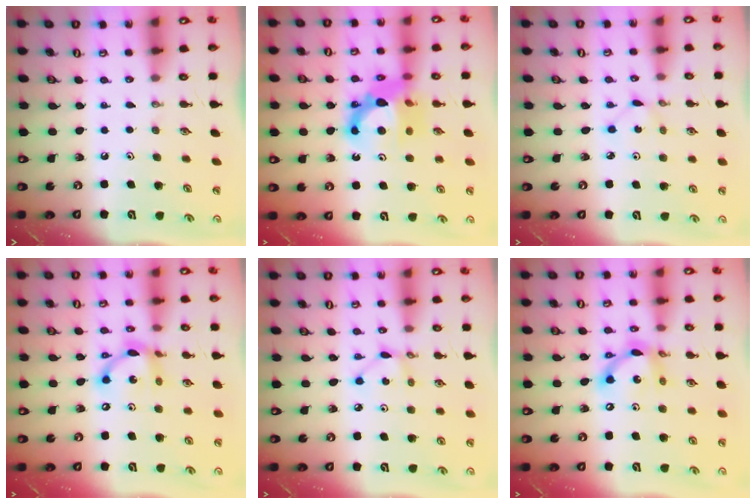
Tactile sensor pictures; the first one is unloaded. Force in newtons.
{"total": 12.7, "press": 12.5, "slide": 2.1}
{"total": 1.0, "press": 1.0, "slide": 0.1}
{"total": 11.5, "press": 11.5, "slide": 0.6}
{"total": 3.4, "press": 3.4, "slide": 0.1}
{"total": 13.0, "press": 13.0, "slide": 0.6}